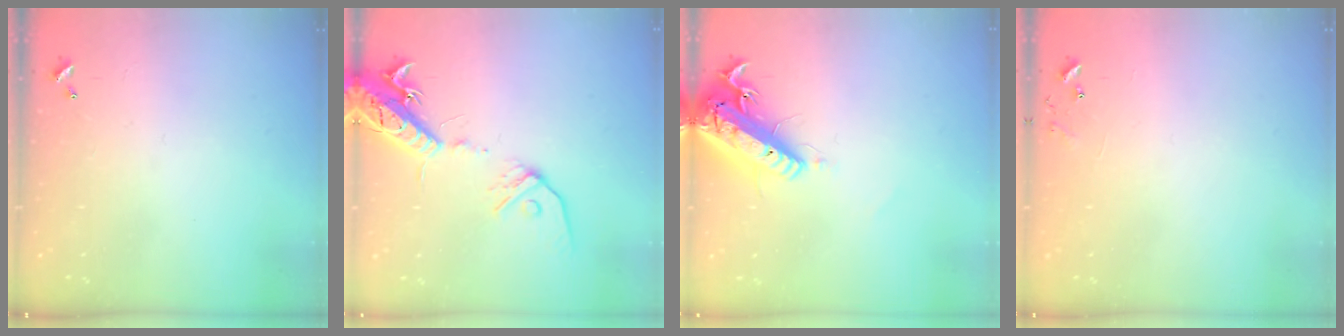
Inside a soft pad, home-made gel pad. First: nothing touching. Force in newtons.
{"total": 16.6, "press": 16.3, "slide": 3.5}
{"total": 20.7, "press": 20.3, "slide": 4.2}
{"total": 7.0, "press": 7.0, "slide": 0.5}